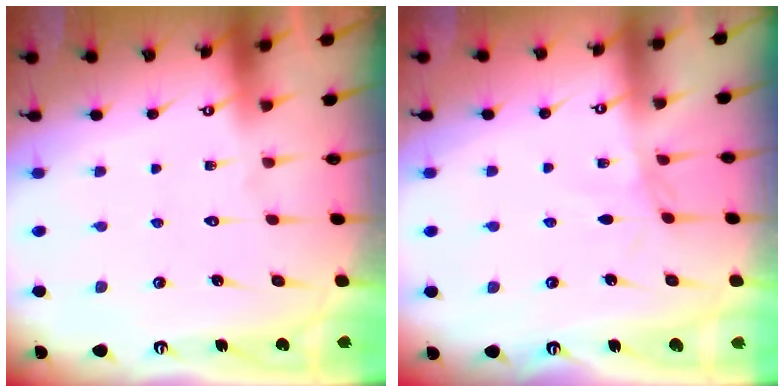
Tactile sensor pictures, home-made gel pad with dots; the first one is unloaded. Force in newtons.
{"total": 1.4, "press": 1.3, "slide": 0.4}